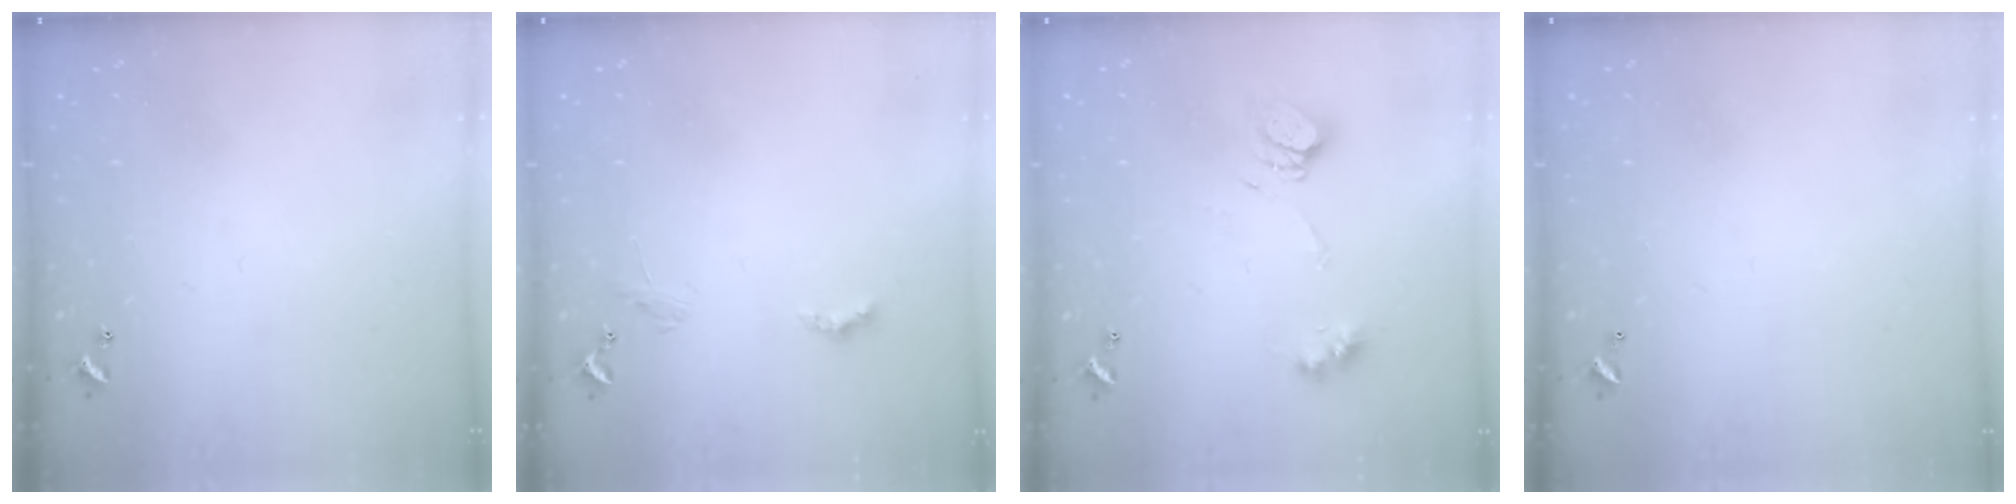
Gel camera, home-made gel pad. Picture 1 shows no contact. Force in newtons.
{"total": 1.1, "press": 1.1, "slide": 0.4}
{"total": 12.1, "press": 12.0, "slide": 1.2}
{"total": 2.8, "press": 2.8, "slide": 0.1}